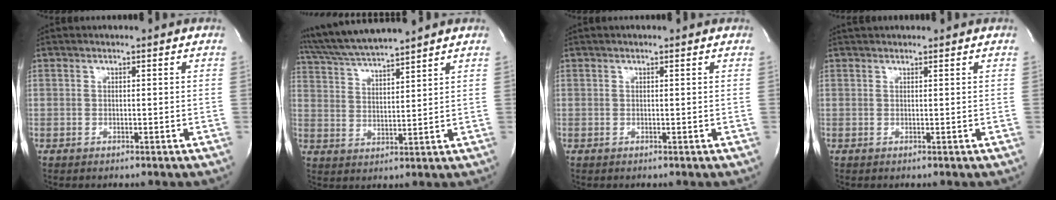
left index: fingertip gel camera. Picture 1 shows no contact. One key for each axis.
{"total": 9.6, "fx": 8.9, "fy": -0.8, "fz": 3.7, "tx": -0.073, "ty": 0.015, "tz": 0.167}
{"total": 0.8, "fx": 0.6, "fy": 0.1, "fz": 0.4, "tx": -0.010, "ty": 0.014, "tz": 0.011}
{"total": 2.4, "fx": 2.2, "fy": 0.3, "fz": 0.8, "tx": -0.011, "ty": 0.028, "tz": 0.036}